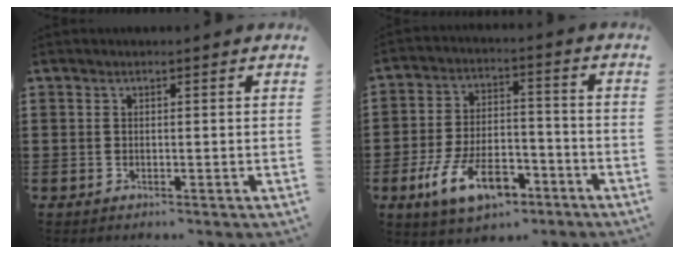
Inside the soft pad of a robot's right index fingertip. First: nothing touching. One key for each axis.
{"total": 10.6, "fx": -6.0, "fy": 4.9, "fz": 7.3, "tx": -0.153, "ty": 0.011, "tz": -0.110}